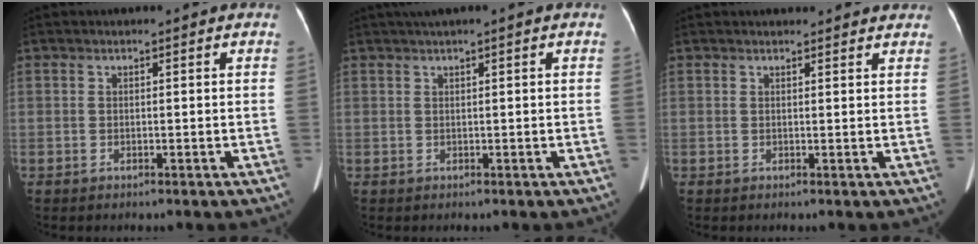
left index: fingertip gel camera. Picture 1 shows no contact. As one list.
[{"total": 1.7, "force": [1.0, -0.1, 1.4], "torque": [-0.033, 0.016, 0.022]}, {"total": 8.3, "force": [7.7, 2.3, 2.2], "torque": [-0.011, 0.024, 0.078]}]